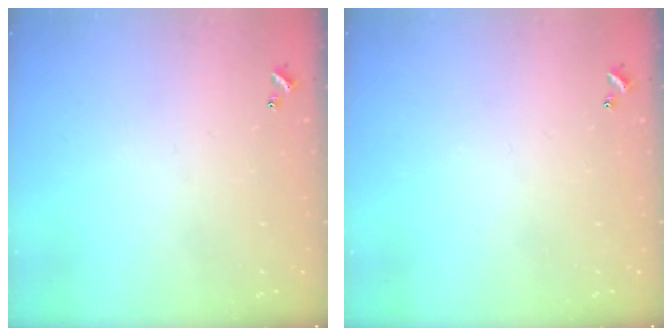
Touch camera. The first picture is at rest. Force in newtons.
{"total": 0.0}